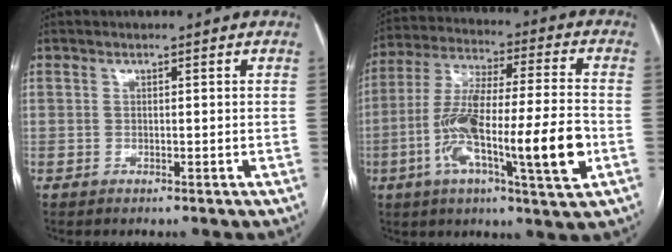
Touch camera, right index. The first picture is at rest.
{"total": 18.7, "force": [-5.1, 2.0, 17.9], "torque": [-0.313, -0.001, -0.085]}